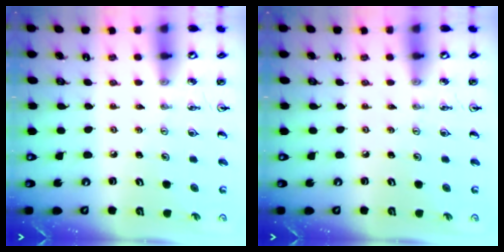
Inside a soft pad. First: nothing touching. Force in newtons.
{"total": 0.0}